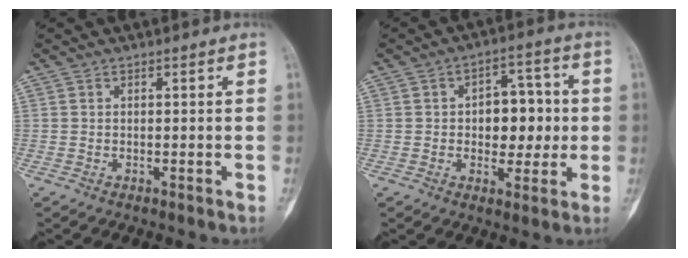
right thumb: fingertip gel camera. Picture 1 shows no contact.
{"total": 9.9, "force": [0.3, 6.4, 7.6], "torque": [-0.061, 0.017, 0.004]}